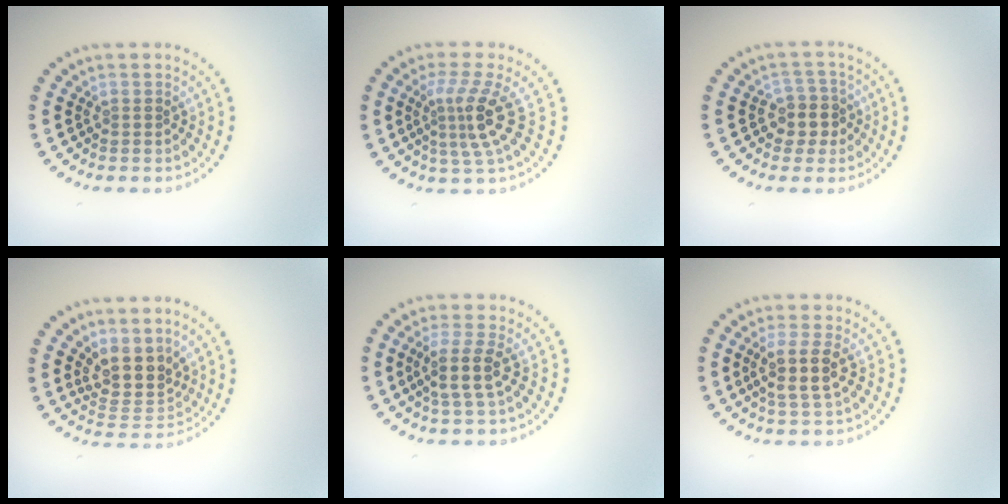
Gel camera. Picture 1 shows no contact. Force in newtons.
{"total": 3.9, "press": 2.6, "slide": 2.8}
{"total": 2.6, "press": 2.3, "slide": 1.3}
{"total": 3.8, "press": 3.0, "slide": 2.3}
{"total": 2.7, "press": 2.3, "slide": 1.5}
{"total": 3.1, "press": 2.7, "slide": 1.6}